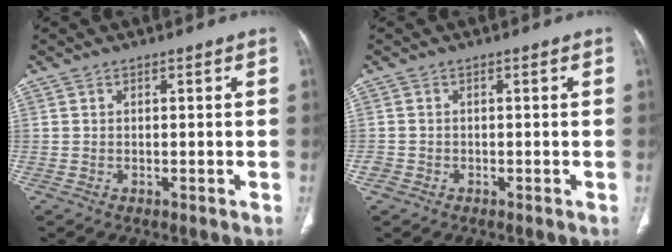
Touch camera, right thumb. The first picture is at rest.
{"total": 1.4, "force": [-0.8, 1.1, 0.3], "torque": [-0.007, 0.004, -0.017]}